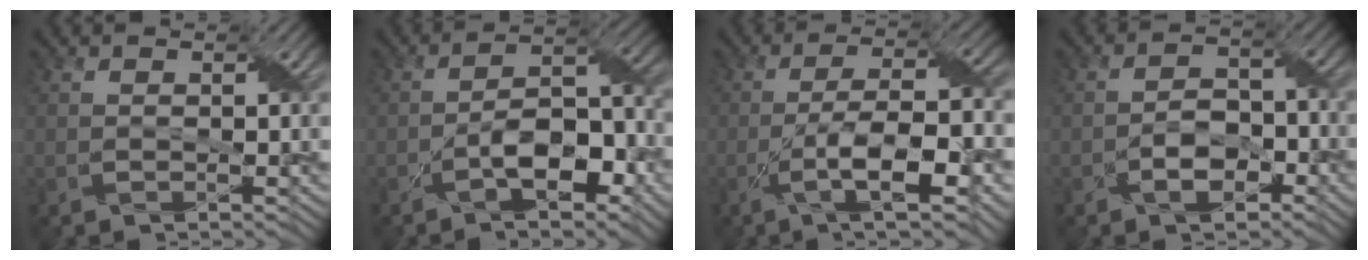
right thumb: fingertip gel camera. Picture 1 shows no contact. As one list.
[{"total": 8.3, "force": [-3.9, 3.4, 6.5], "torque": [-0.102, 0.015, -0.071]}, {"total": 11.0, "force": [-4.2, 2.9, 9.8], "torque": [-0.170, 0.001, -0.070]}, {"total": 4.8, "force": [-2.5, 2.7, 3.1], "torque": [-0.047, 0.007, -0.047]}]